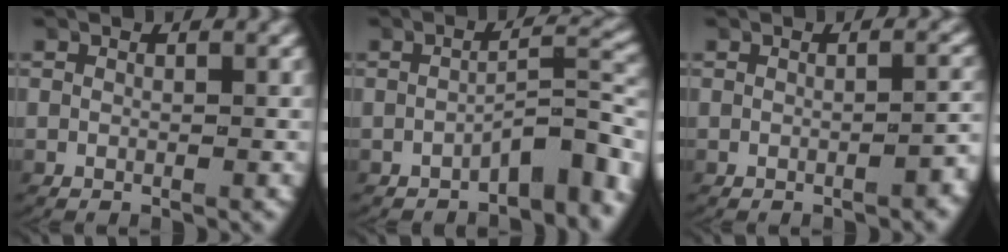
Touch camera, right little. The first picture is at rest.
{"total": 4.2, "force": [-2.3, 1.1, 3.3], "torque": [-0.035, 0.007, -0.035]}
{"total": 1.5, "force": [-0.9, 0.3, 1.2], "torque": [-0.014, 0.006, -0.015]}